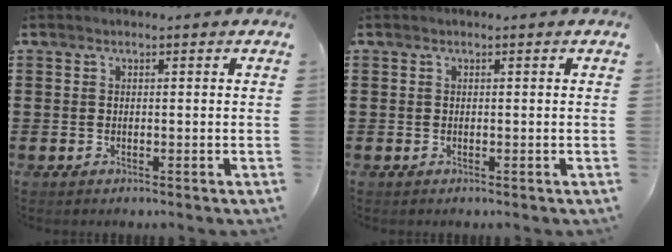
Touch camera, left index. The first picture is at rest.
{"total": 0.0}